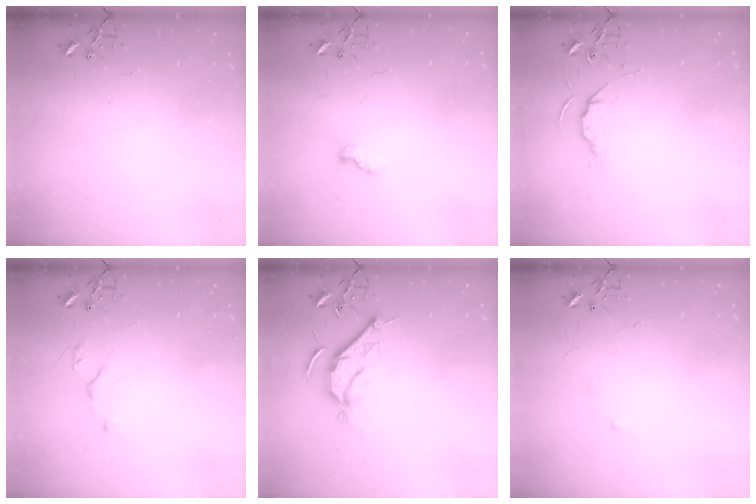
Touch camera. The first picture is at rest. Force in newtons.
{"total": 6.4, "press": 6.3, "slide": 0.6}
{"total": 5.7, "press": 5.6, "slide": 0.8}
{"total": 4.3, "press": 4.3, "slide": 0.6}
{"total": 9.1, "press": 9.1, "slide": 0.1}
{"total": 2.9, "press": 2.8, "slide": 0.5}